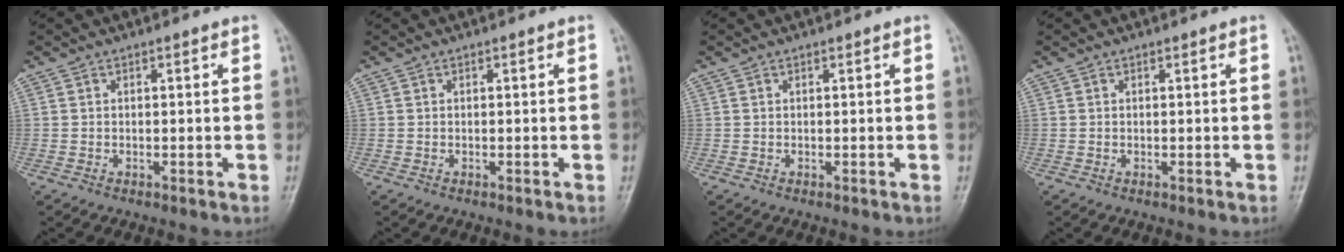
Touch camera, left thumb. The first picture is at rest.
{"total": 0.0}
{"total": 0.0}
{"total": 0.0}